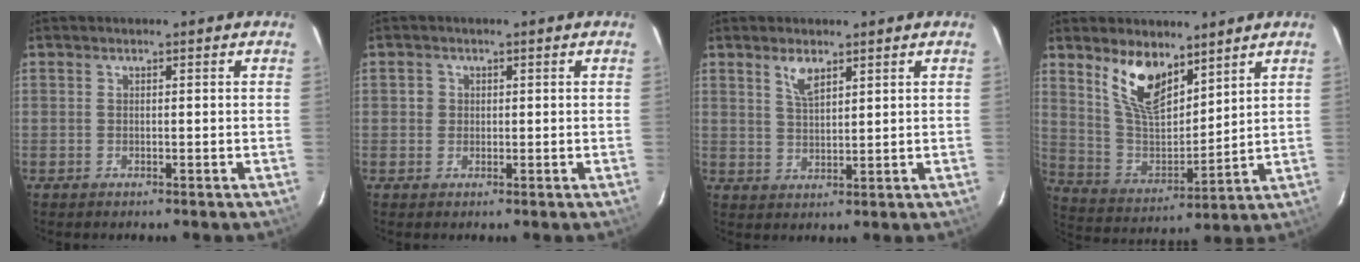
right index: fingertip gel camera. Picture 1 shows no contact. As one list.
[{"total": 1.8, "force": [0.1, 1.8, 0.2], "torque": [-0.001, 0.004, -0.002]}, {"total": 3.9, "force": [2.5, 1.5, 2.6], "torque": [-0.048, 0.001, 0.049]}, {"total": 12.6, "force": [8.2, 5.5, 7.8], "torque": [-0.150, -0.001, 0.169]}]